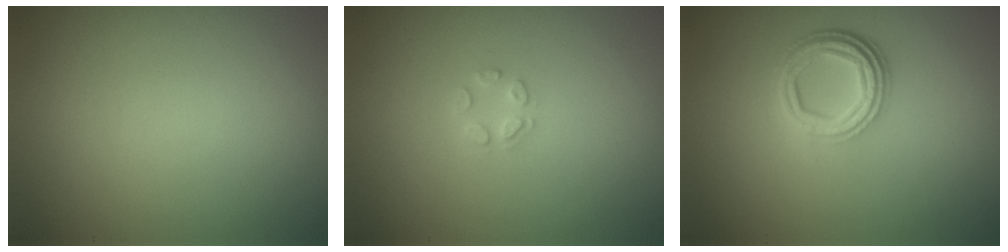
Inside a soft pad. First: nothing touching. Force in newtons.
{"total": 1.2, "press": 1.2, "slide": 0.1}
{"total": 4.2, "press": 3.2, "slide": 2.8}